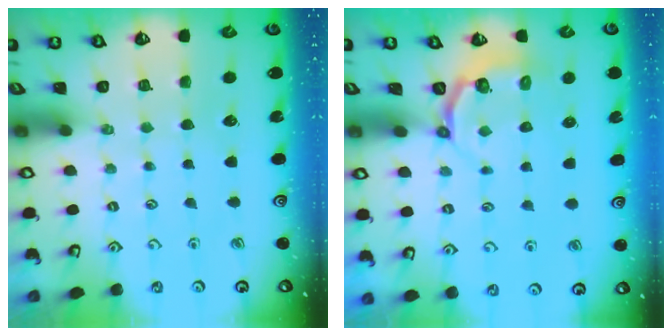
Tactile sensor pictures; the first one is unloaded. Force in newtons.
{"total": 3.8, "press": 2.9, "slide": 2.4}